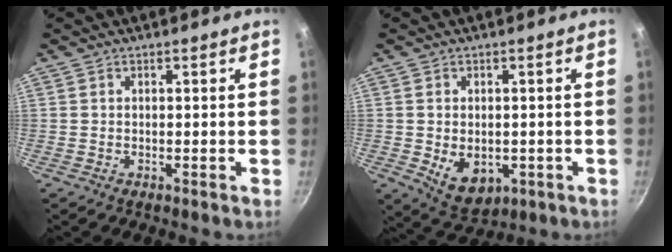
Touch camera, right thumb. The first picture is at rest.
{"total": 7.7, "force": [-1.2, 5.4, 5.4], "torque": [-0.067, -0.009, -0.002]}